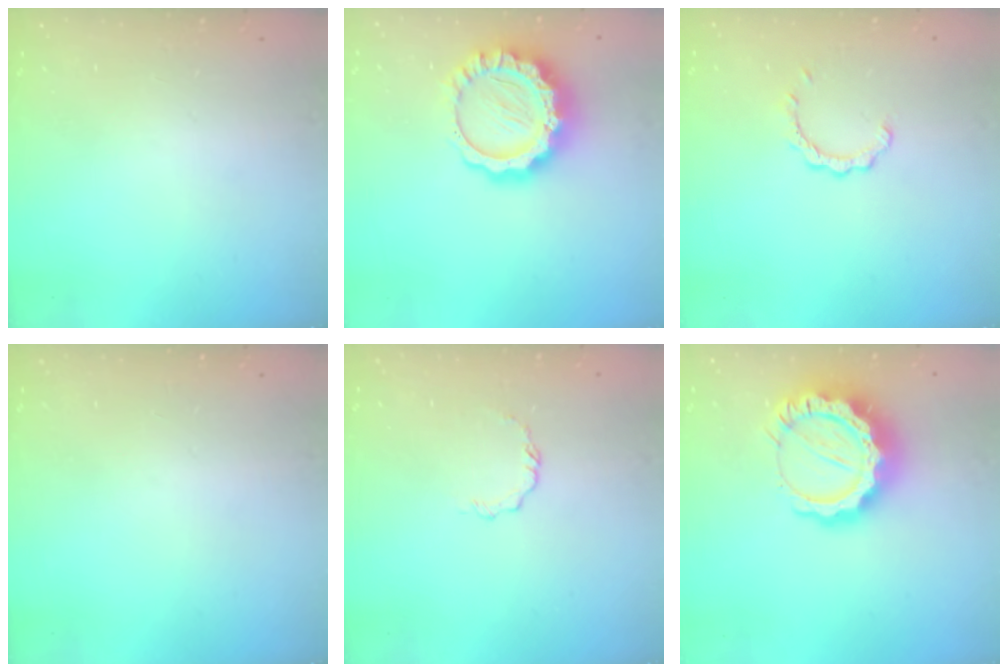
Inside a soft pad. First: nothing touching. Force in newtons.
{"total": 13.5, "press": 13.4, "slide": 1.1}
{"total": 2.7, "press": 2.7, "slide": 0.3}
{"total": 0.0}
{"total": 3.3, "press": 3.3, "slide": 0.2}
{"total": 16.8, "press": 16.7, "slide": 1.6}